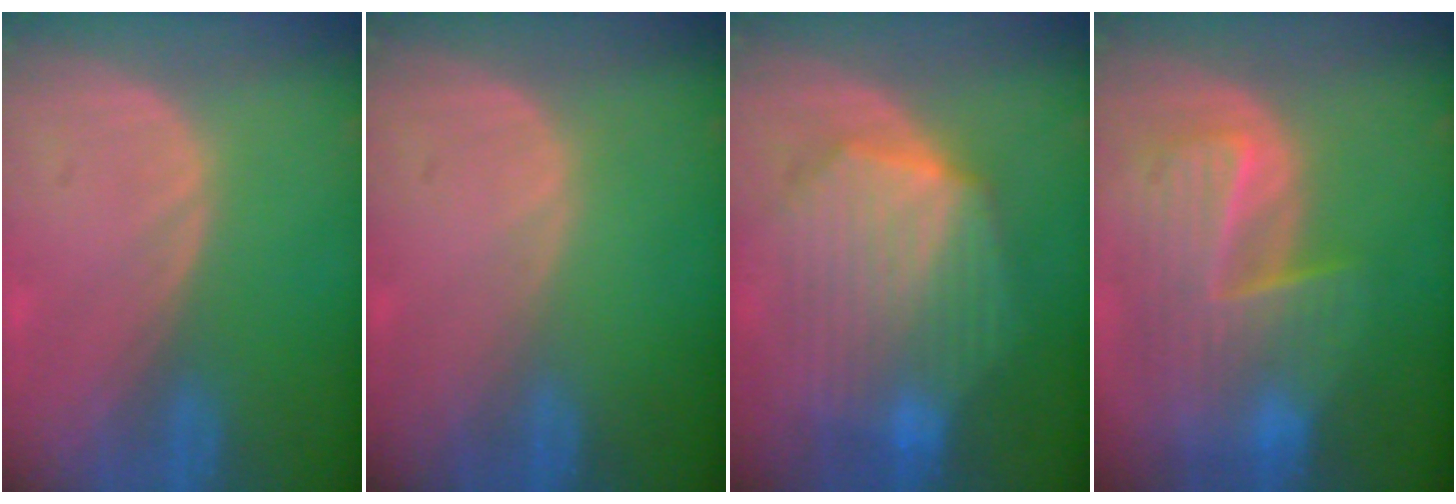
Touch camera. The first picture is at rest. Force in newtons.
{"total": 0.0}
{"total": 10.9, "press": 10.9, "slide": 0.7}
{"total": 10.3, "press": 8.9, "slide": 5.1}